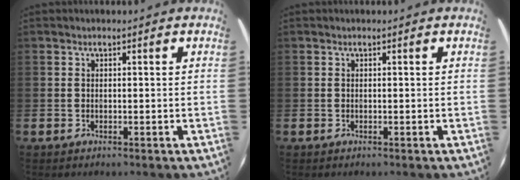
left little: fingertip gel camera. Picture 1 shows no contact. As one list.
[{"total": 0.0}]